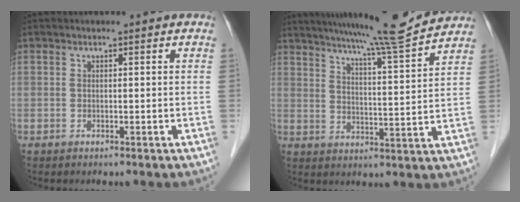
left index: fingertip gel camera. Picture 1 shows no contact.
{"total": 13.4, "force": [12.3, -1.4, 5.2], "torque": [-0.090, -0.016, 0.175]}